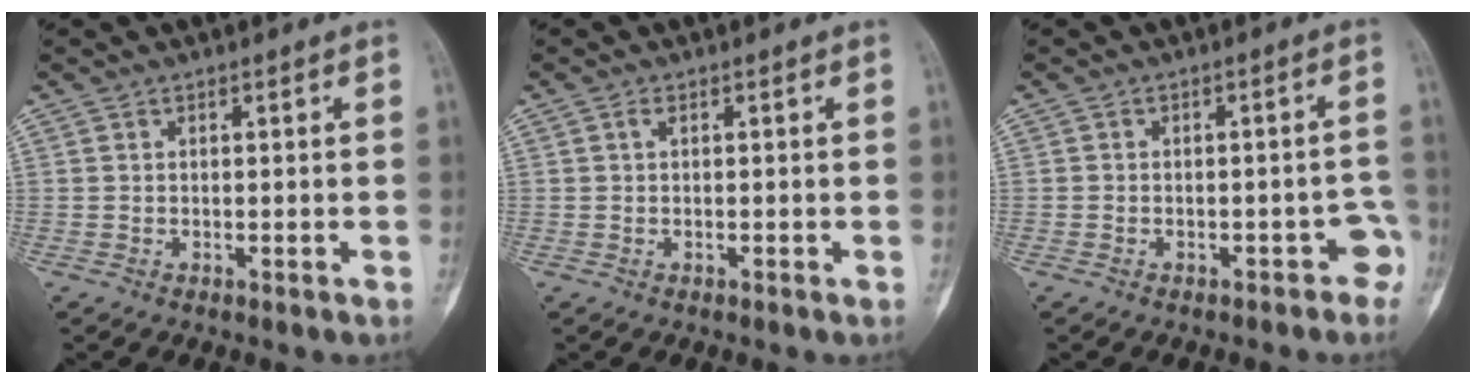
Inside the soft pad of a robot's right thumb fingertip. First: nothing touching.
{"total": 0.7, "force": [0.1, 0.3, 0.6], "torque": [-0.015, 0.000, 0.001]}
{"total": 3.9, "force": [-2.4, 2.2, 2.2], "torque": [-0.007, 0.036, -0.028]}